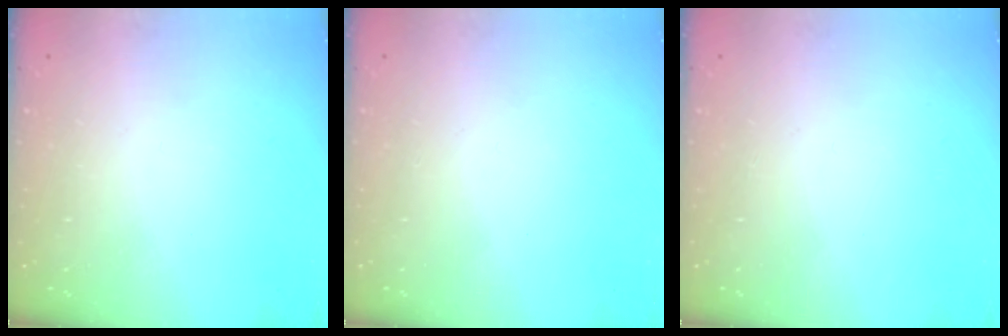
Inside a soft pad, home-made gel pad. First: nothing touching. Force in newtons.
{"total": 1.6, "press": 1.6, "slide": 0.1}
{"total": 1.8, "press": 1.7, "slide": 0.1}